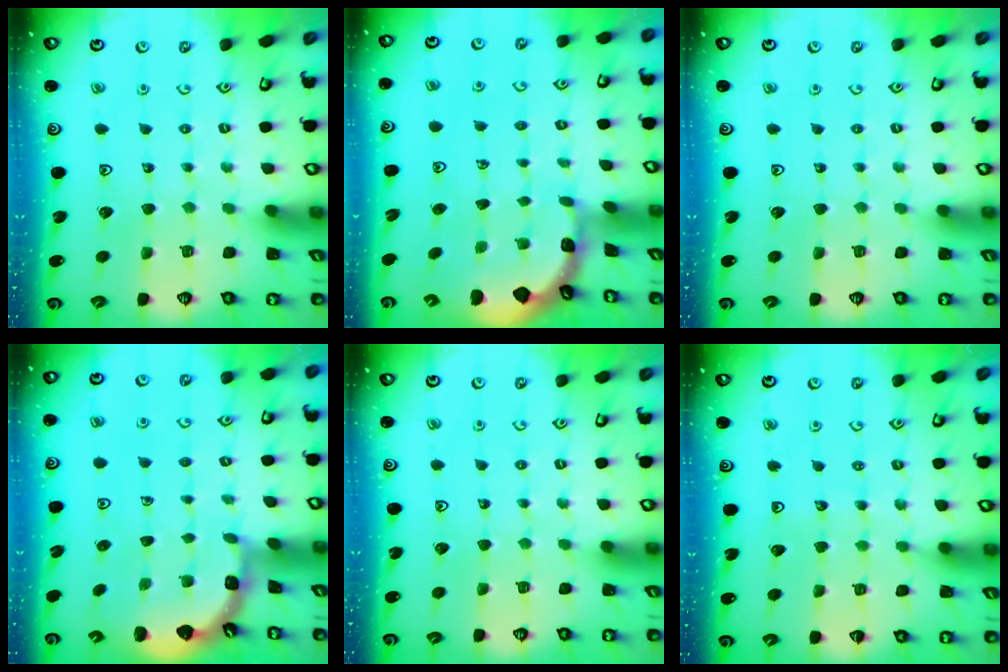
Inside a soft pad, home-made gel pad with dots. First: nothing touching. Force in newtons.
{"total": 1.0, "press": 0.9, "slide": 0.2}
{"total": 0.0}
{"total": 1.3, "press": 1.3, "slide": 0.1}
{"total": 0.0}
{"total": 2.5, "press": 2.5, "slide": 0.2}